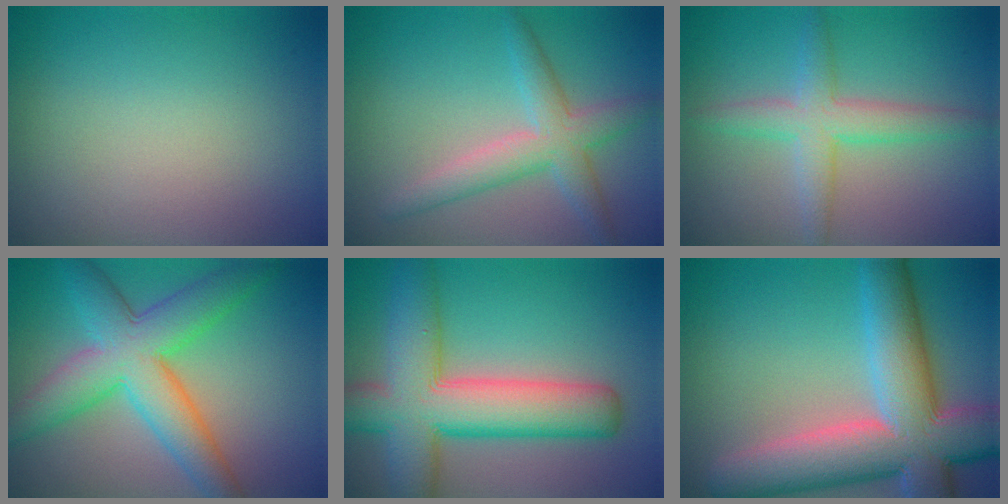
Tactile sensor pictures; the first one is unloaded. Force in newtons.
{"total": 4.0, "press": 4.0, "slide": 0.1}
{"total": 3.8, "press": 3.8, "slide": 0.1}
{"total": 8.3, "press": 8.3, "slide": 0.2}
{"total": 10.0, "press": 10.0, "slide": 0.5}
{"total": 12.5, "press": 12.5, "slide": 1.1}